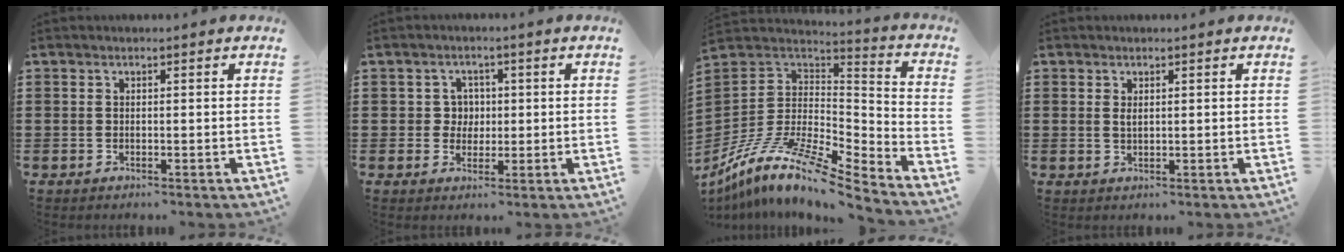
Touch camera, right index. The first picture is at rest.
{"total": 3.2, "force": [0.2, 3.0, 1.2], "torque": [-0.035, 0.010, -0.001]}
{"total": 11.9, "force": [-8.4, 2.8, 7.9], "torque": [-0.172, 0.004, -0.170]}
{"total": 1.1, "force": [0.4, 0.4, 0.9], "torque": [-0.019, 0.003, 0.006]}